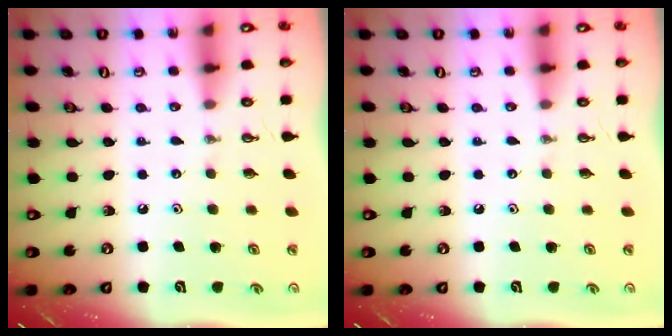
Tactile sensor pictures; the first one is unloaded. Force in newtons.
{"total": 0.0}